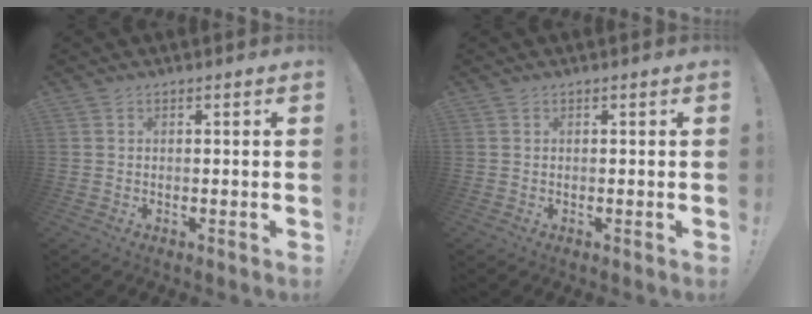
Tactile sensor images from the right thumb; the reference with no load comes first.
{"total": 0.0}